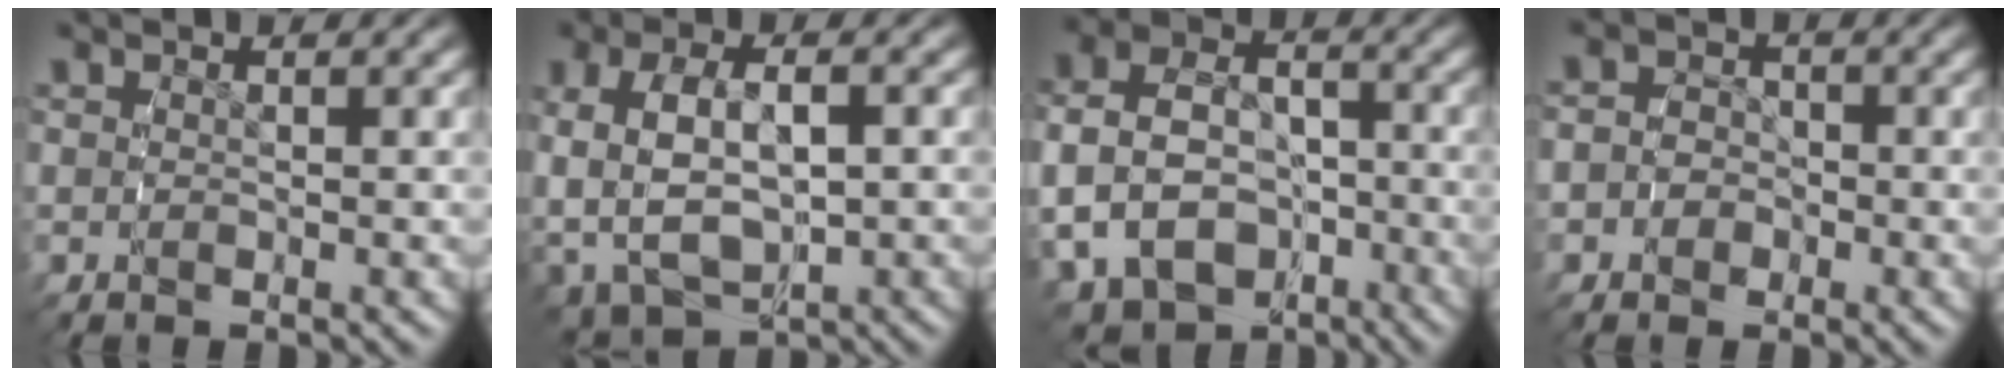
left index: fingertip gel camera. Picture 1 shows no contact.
{"total": 8.8, "force": [-0.7, 6.5, 5.9], "torque": [-0.140, -0.029, 0.003]}
{"total": 11.8, "force": [-4.5, 9.6, 5.2], "torque": [-0.116, -0.058, -0.065]}
{"total": 3.0, "force": [-1.2, 2.7, 0.6], "torque": [-0.014, -0.013, -0.024]}